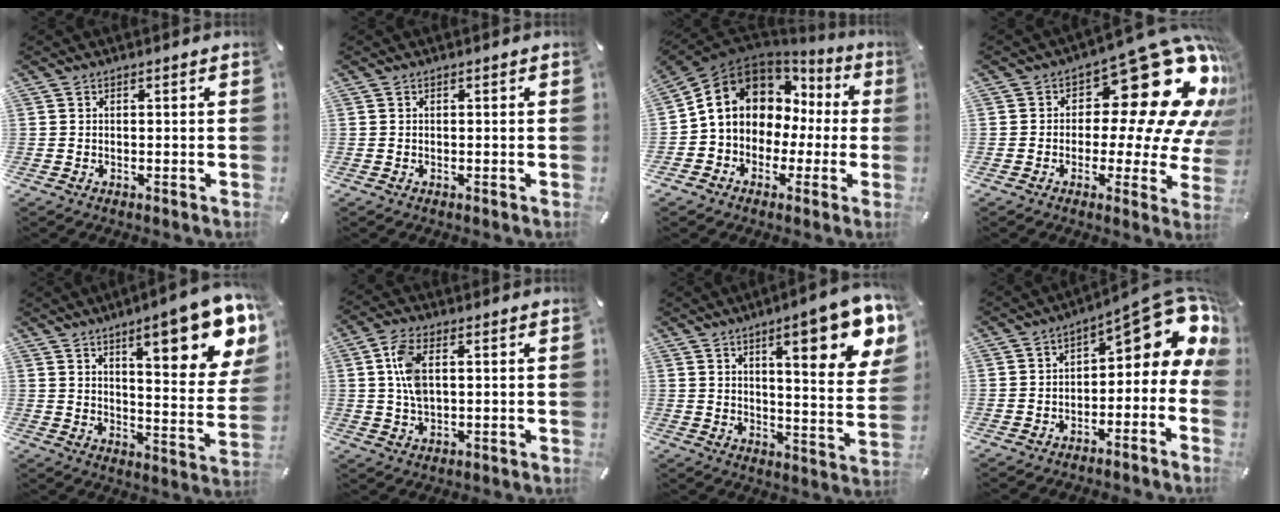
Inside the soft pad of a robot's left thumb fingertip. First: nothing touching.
{"total": 0.0}
{"total": 11.5, "force": [2.5, 10.0, 5.2], "torque": [-0.109, -0.012, 0.050]}
{"total": 24.9, "force": [9.8, 11.0, 20.0], "torque": [-0.278, -0.077, 0.163]}
{"total": 17.6, "force": [10.3, 4.9, 13.4], "torque": [-0.178, -0.068, 0.158]}
{"total": 6.9, "force": [1.3, 3.6, 5.8], "torque": [-0.141, 0.002, 0.018]}
{"total": 16.5, "force": [8.8, 4.3, 13.3], "torque": [-0.177, -0.048, 0.130]}
{"total": 12.1, "force": [4.7, 5.7, 9.6], "torque": [-0.110, -0.046, 0.070]}